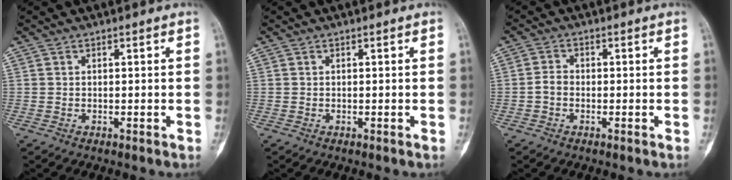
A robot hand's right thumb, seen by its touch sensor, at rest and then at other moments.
{"total": 0.0}
{"total": 2.2, "force": [-0.8, 1.6, 1.3], "torque": [-0.018, 0.008, -0.021]}